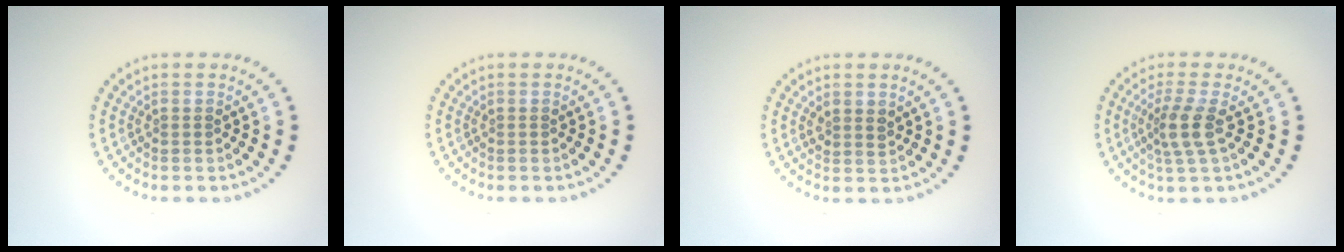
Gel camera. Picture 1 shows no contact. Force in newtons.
{"total": 0.0}
{"total": 1.3, "press": 1.1, "slide": 0.7}
{"total": 2.7, "press": 2.0, "slide": 1.8}